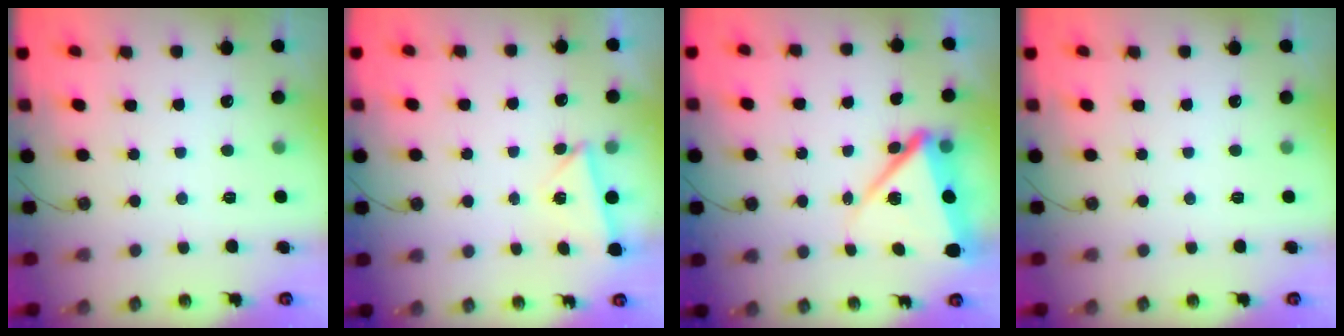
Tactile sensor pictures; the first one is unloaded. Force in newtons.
{"total": 2.9, "press": 2.8, "slide": 0.7}
{"total": 11.1, "press": 10.9, "slide": 1.8}
{"total": 0.0}